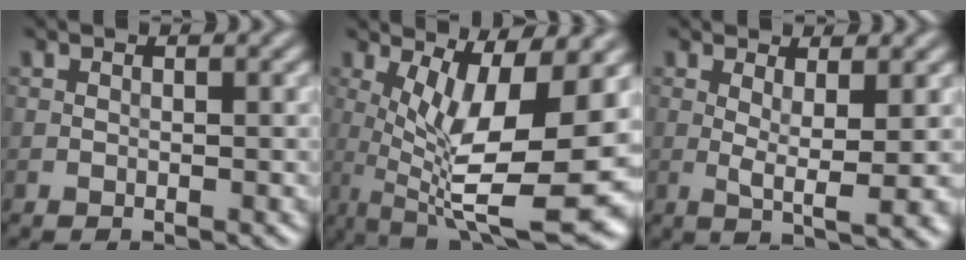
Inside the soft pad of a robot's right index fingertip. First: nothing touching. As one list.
[{"total": 12.4, "force": [-0.5, 3.5, 11.9], "torque": [-0.187, -0.015, 0.002]}, {"total": 3.8, "force": [0.7, 0.6, 3.6], "torque": [-0.067, -0.012, 0.013]}]